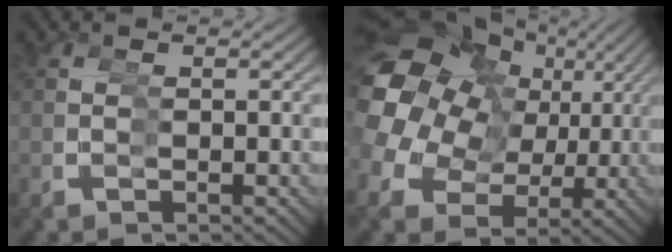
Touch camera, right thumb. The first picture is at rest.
{"total": 14.8, "force": [1.7, 10.9, 9.8], "torque": [-0.199, -0.006, 0.033]}